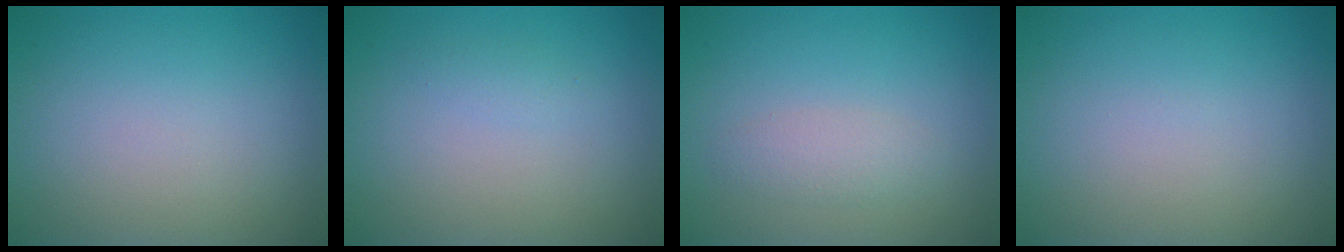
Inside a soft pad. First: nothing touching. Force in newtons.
{"total": 0.7, "press": 0.7, "slide": 0.0}
{"total": 1.7, "press": 1.7, "slide": 0.1}
{"total": 0.0}